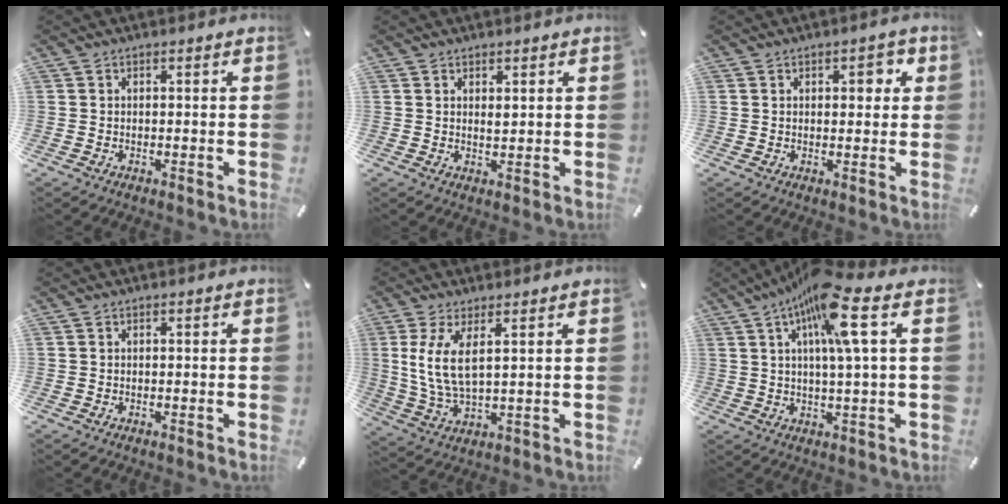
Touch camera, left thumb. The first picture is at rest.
{"total": 1.5, "force": [0.9, 0.7, 1.0], "torque": [-0.013, -0.004, 0.015]}
{"total": 3.6, "force": [1.2, 2.2, 2.6], "torque": [-0.024, -0.005, 0.010]}
{"total": 0.0}
{"total": 8.7, "force": [2.7, 3.2, 7.6], "torque": [-0.186, -0.012, 0.045]}
{"total": 12.7, "force": [4.9, 1.5, 11.7], "torque": [-0.208, -0.011, 0.081]}